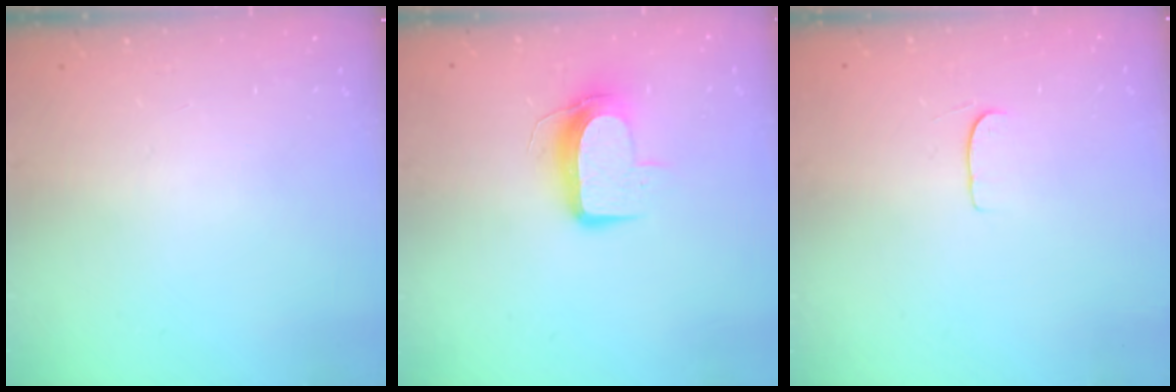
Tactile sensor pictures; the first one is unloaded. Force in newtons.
{"total": 9.7, "press": 9.7, "slide": 0.8}
{"total": 5.1, "press": 5.1, "slide": 0.4}